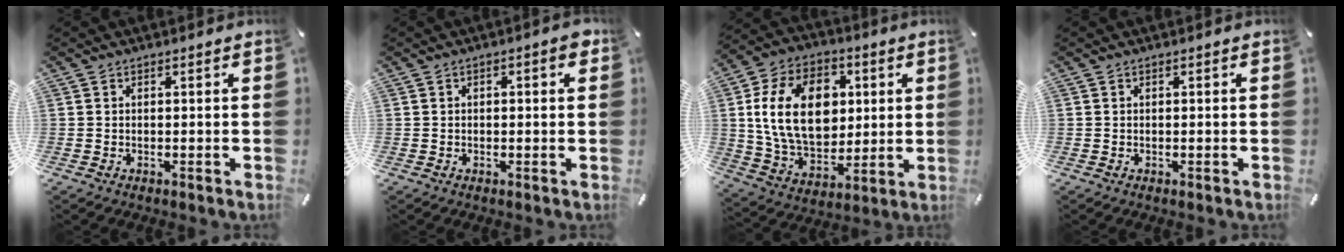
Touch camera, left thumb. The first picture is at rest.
{"total": 2.3, "force": [0.2, 1.0, 2.1], "torque": [-0.030, 0.004, -0.001]}
{"total": 19.3, "force": [2.9, 14.0, 12.9], "torque": [-0.240, 0.012, 0.054]}
{"total": 0.0}